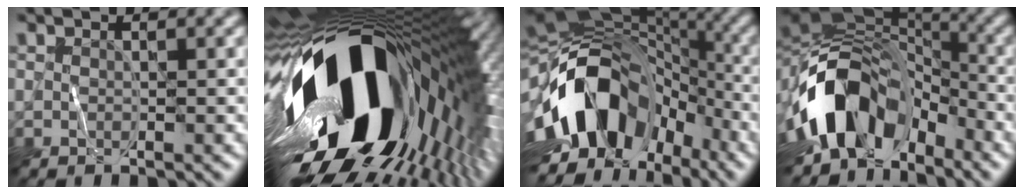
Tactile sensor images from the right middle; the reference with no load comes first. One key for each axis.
{"total": 22.2, "fx": -1.6, "fy": 11.7, "fz": 18.9, "tx": -0.344, "ty": -0.051, "tz": -0.037}
{"total": 15.1, "fx": -4.4, "fy": 10.0, "fz": 10.4, "tx": -0.184, "ty": 0.009, "tz": -0.092}
{"total": 13.8, "fx": -5.4, "fy": 8.8, "fz": 9.2, "tx": -0.178, "ty": 0.019, "tz": -0.112}